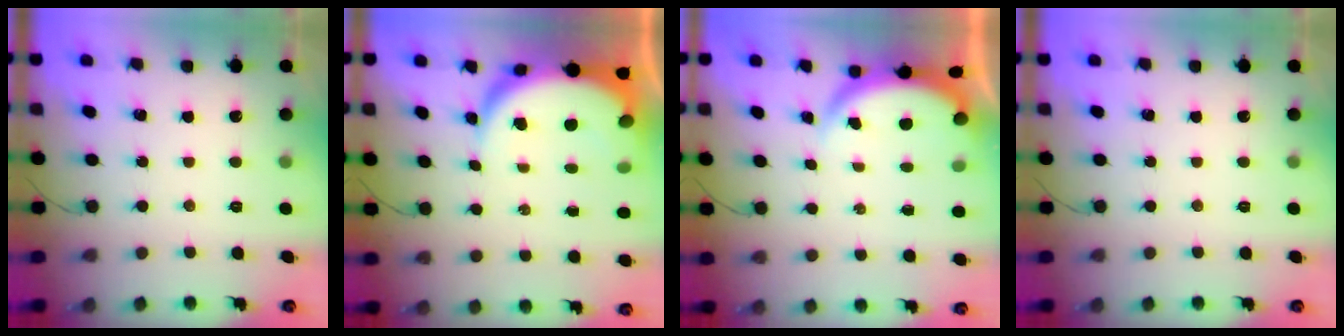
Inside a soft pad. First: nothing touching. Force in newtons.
{"total": 9.7, "press": 9.6, "slide": 1.2}
{"total": 3.9, "press": 3.8, "slide": 0.2}
{"total": 0.0}